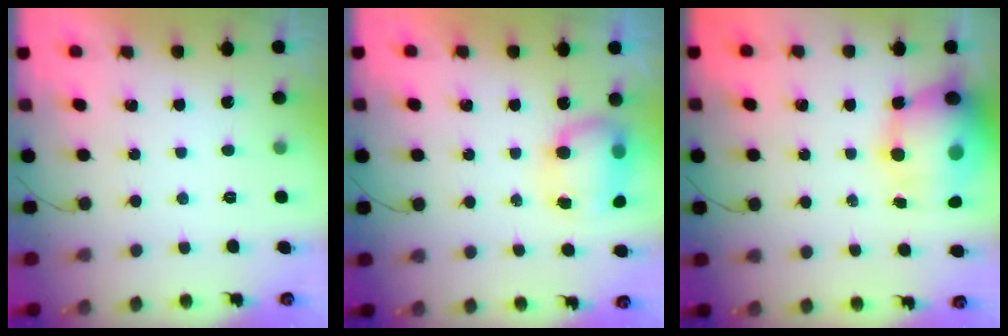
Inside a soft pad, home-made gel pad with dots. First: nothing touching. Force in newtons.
{"total": 8.6, "press": 8.4, "slide": 1.6}
{"total": 16.9, "press": 16.3, "slide": 4.5}